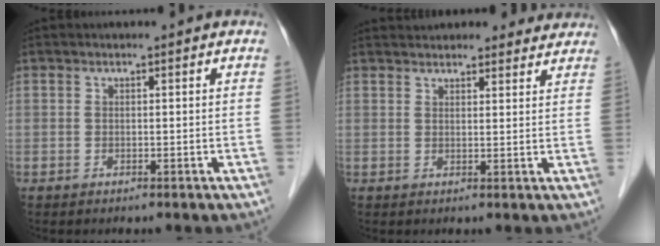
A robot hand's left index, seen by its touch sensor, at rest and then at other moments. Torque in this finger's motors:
{"motor_torque": [0.97, -1.16, 0.38, 0.12]}